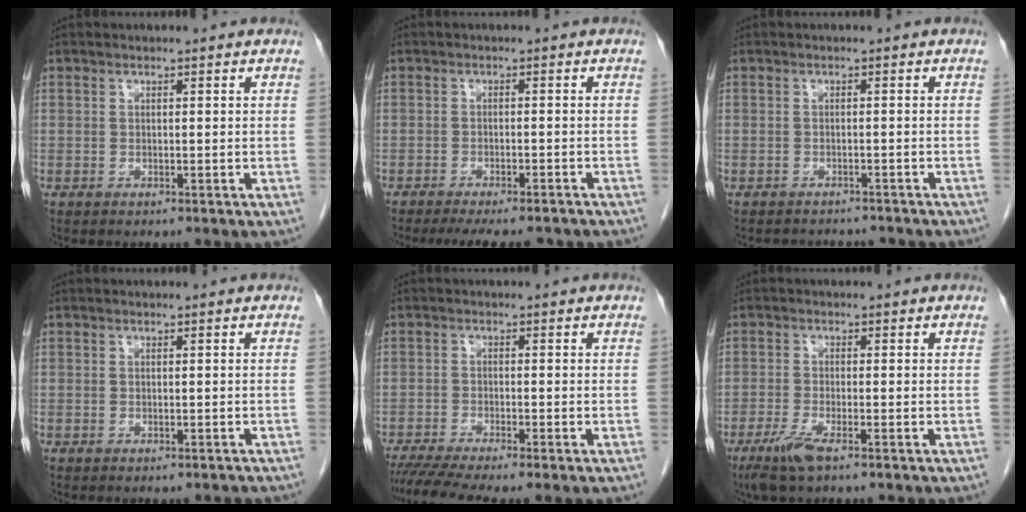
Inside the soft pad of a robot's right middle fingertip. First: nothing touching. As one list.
[{"total": 9.4, "force": [-8.3, 1.7, 4.0], "torque": [-0.055, -0.010, -0.110]}, {"total": 4.9, "force": [-4.6, 1.3, 0.6], "torque": [-0.003, 0.000, -0.056]}, {"total": 1.3, "force": [-1.3, 0.3, 0.2], "torque": [-0.009, -0.003, -0.017]}, {"total": 6.8, "force": [-5.6, -0.3, 4.0], "torque": [-0.062, -0.012, -0.092]}, {"total": 4.1, "force": [-2.7, 0.4, 3.1], "torque": [-0.073, -0.013, -0.053]}]